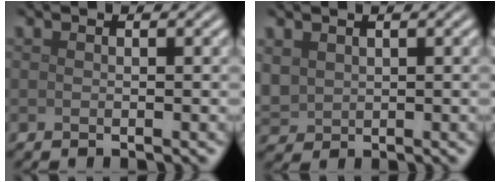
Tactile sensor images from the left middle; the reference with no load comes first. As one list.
[{"total": 2.1, "force": [1.0, 1.6, 0.8], "torque": [-0.026, -0.001, 0.025]}]